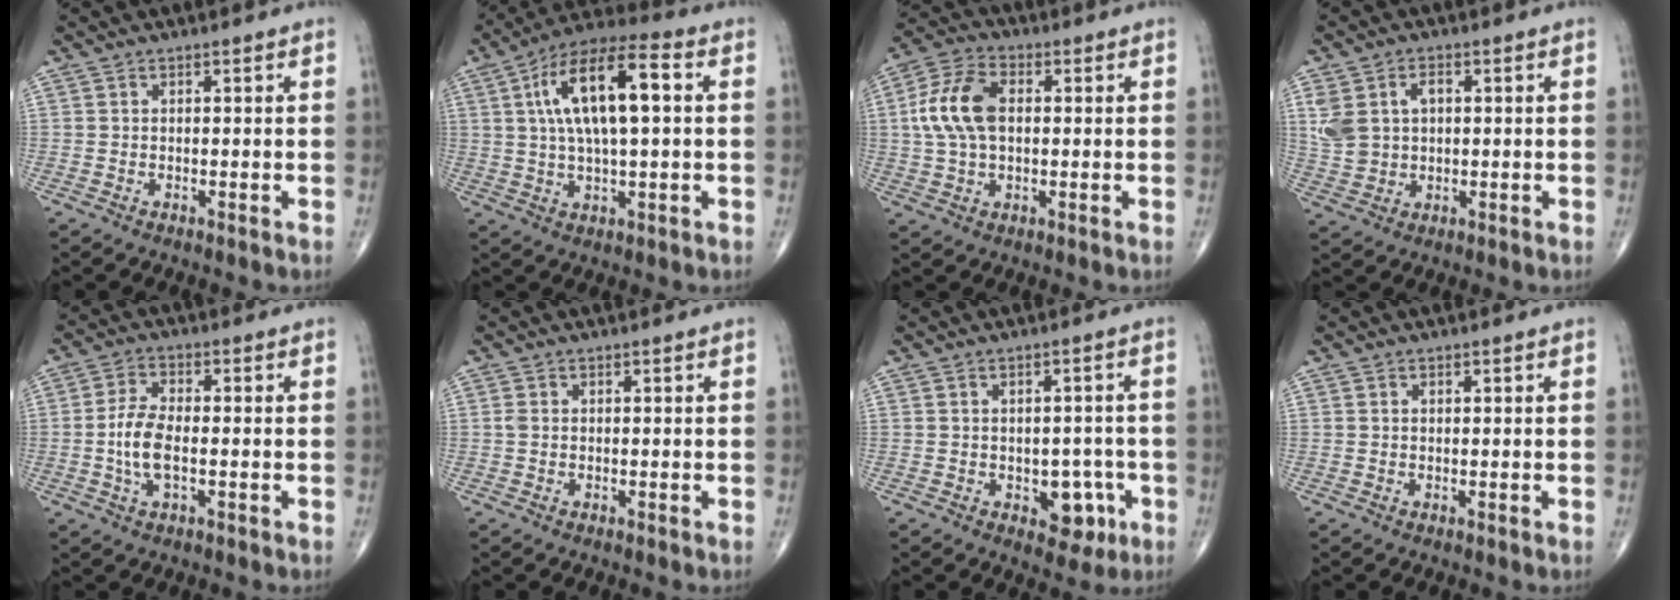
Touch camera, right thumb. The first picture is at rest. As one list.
[{"total": 16.1, "force": [3.2, 5.7, 14.7], "torque": [-0.261, 0.025, 0.049]}, {"total": 11.2, "force": [1.1, 6.8, 8.9], "torque": [-0.181, 0.020, 0.018]}, {"total": 8.1, "force": [1.8, 5.8, 5.4], "torque": [-0.100, 0.007, 0.044]}, {"total": 6.7, "force": [-1.1, 2.9, 5.9], "torque": [-0.128, 0.008, -0.024]}, {"total": 0.7, "force": [0.0, 0.5, 0.5], "torque": [-0.012, 0.000, 0.000]}, {"total": 6.3, "force": [-2.2, 4.1, 4.2], "torque": [-0.018, 0.012, -0.021]}, {"total": 0.0}]